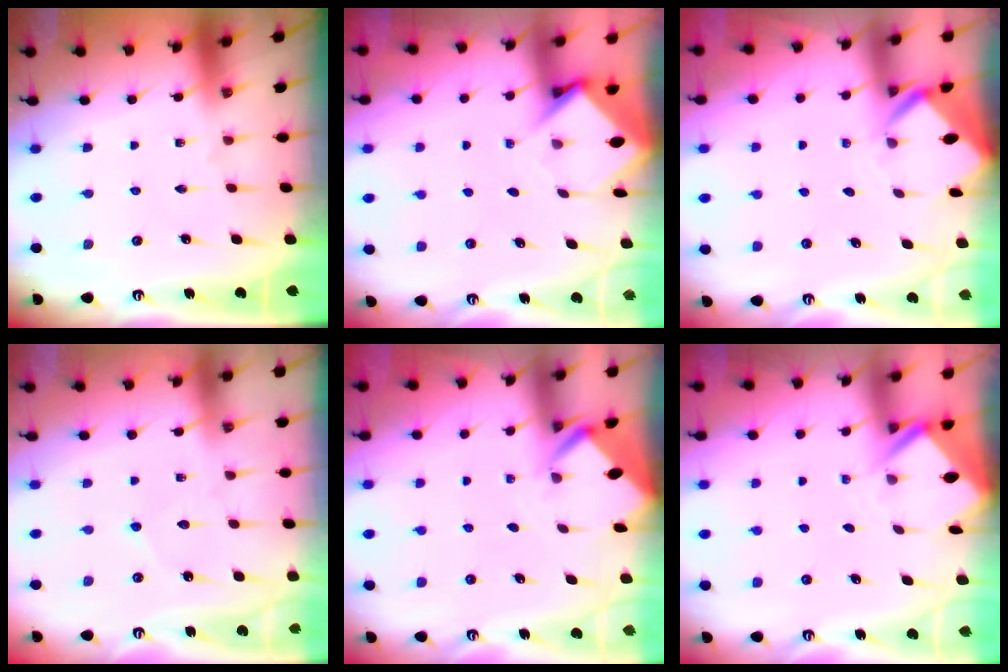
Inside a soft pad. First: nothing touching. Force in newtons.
{"total": 4.0, "press": 4.0, "slide": 0.3}
{"total": 2.8, "press": 2.8, "slide": 0.1}
{"total": 3.3, "press": 3.3, "slide": 0.4}
{"total": 2.9, "press": 2.9, "slide": 0.3}
{"total": 2.4, "press": 2.4, "slide": 0.1}